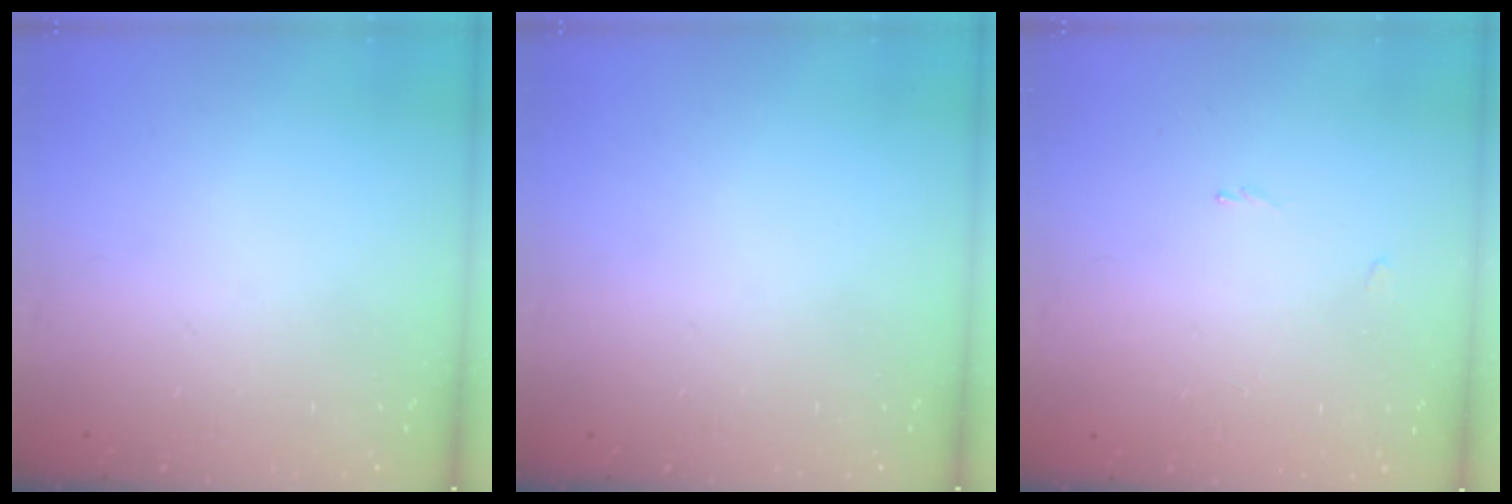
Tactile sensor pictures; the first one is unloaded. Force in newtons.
{"total": 0.0}
{"total": 0.7, "press": 0.5, "slide": 0.4}